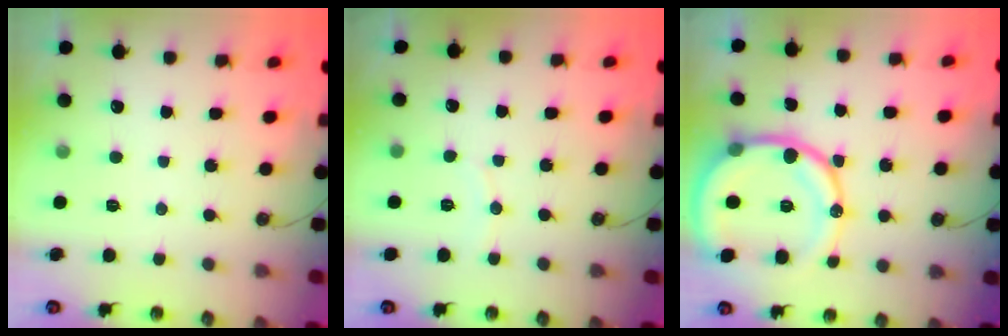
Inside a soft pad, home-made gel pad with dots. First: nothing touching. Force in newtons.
{"total": 4.0, "press": 4.0, "slide": 0.5}
{"total": 17.5, "press": 17.3, "slide": 2.3}